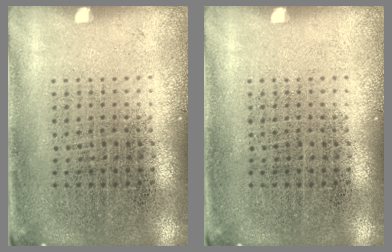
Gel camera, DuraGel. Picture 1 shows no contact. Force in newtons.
{"total": 0.0}